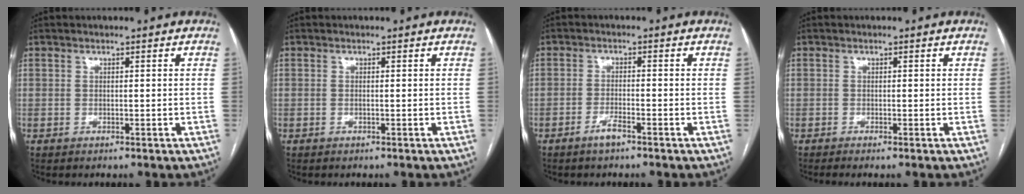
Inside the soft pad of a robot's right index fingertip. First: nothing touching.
{"total": 0.0}
{"total": 2.5, "force": [-1.8, 0.1, 1.7], "torque": [-0.035, -0.001, -0.036]}
{"total": 2.1, "force": [-1.3, 0.0, 1.6], "torque": [-0.031, -0.005, -0.025]}